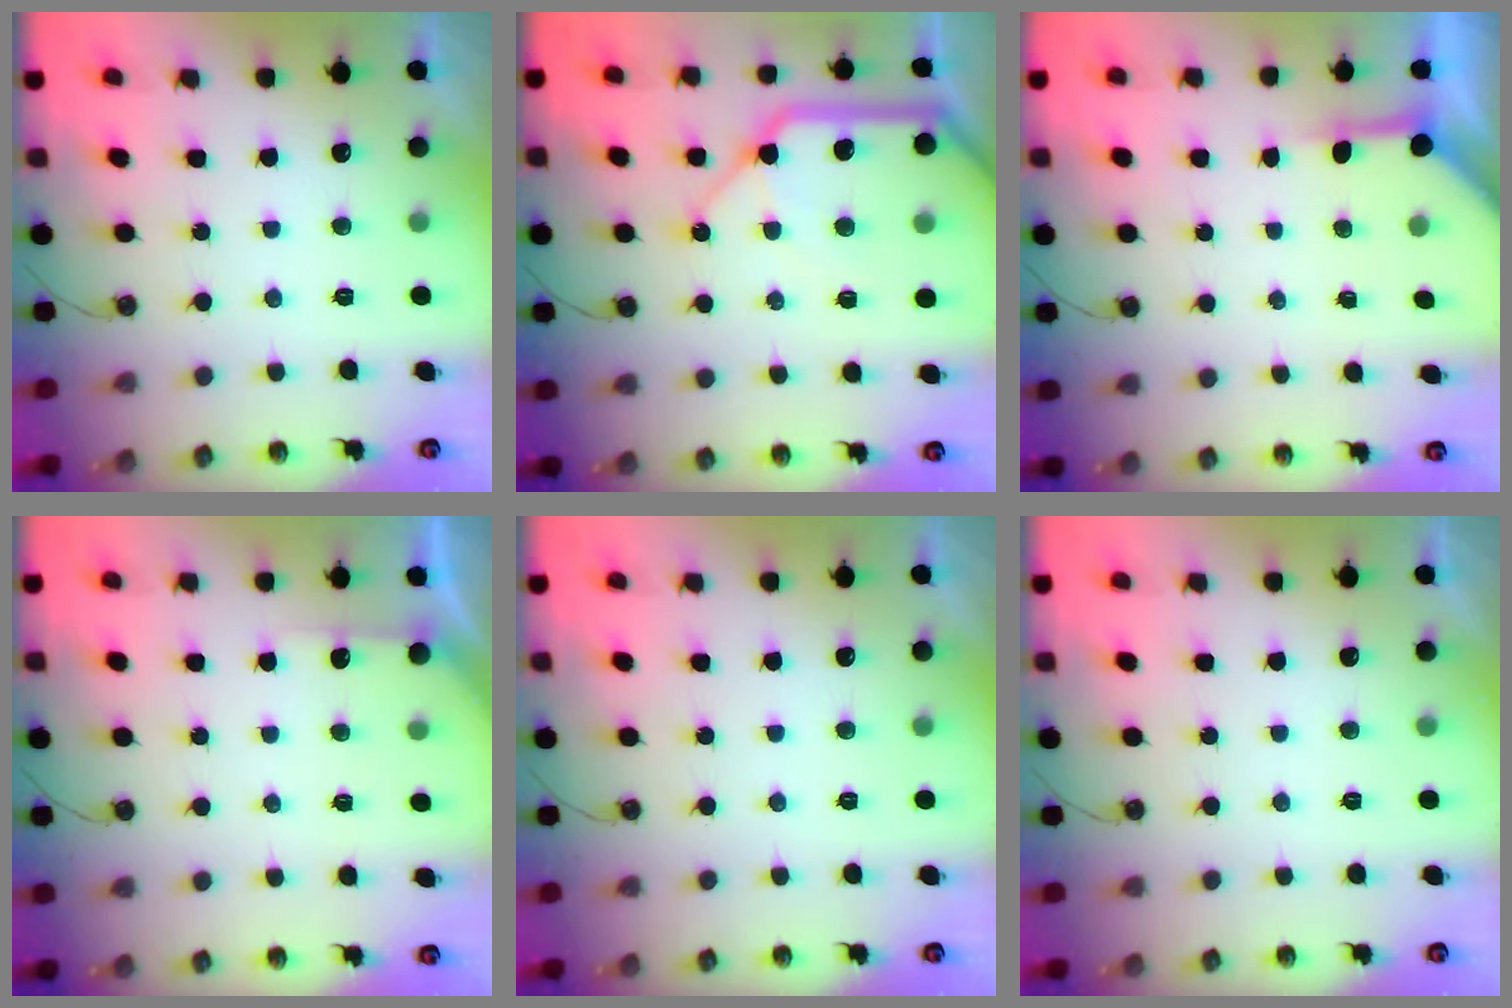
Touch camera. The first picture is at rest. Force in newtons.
{"total": 19.1, "press": 19.0, "slide": 2.3}
{"total": 3.8, "press": 3.8, "slide": 0.5}
{"total": 3.1, "press": 3.1, "slide": 0.4}
{"total": 0.0}
{"total": 0.0}